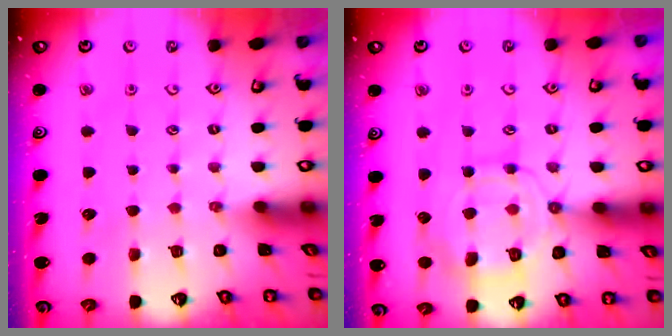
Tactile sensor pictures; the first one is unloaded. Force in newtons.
{"total": 11.8, "press": 11.8, "slide": 1.3}